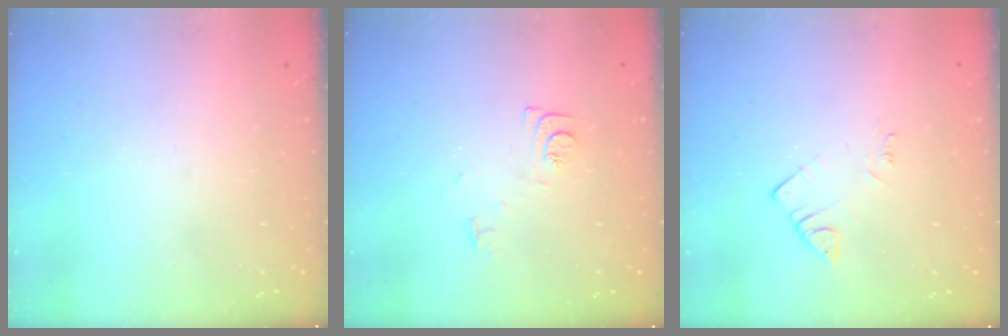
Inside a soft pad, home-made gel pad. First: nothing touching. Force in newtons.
{"total": 6.4, "press": 6.4, "slide": 0.7}
{"total": 2.6, "press": 2.6, "slide": 0.3}